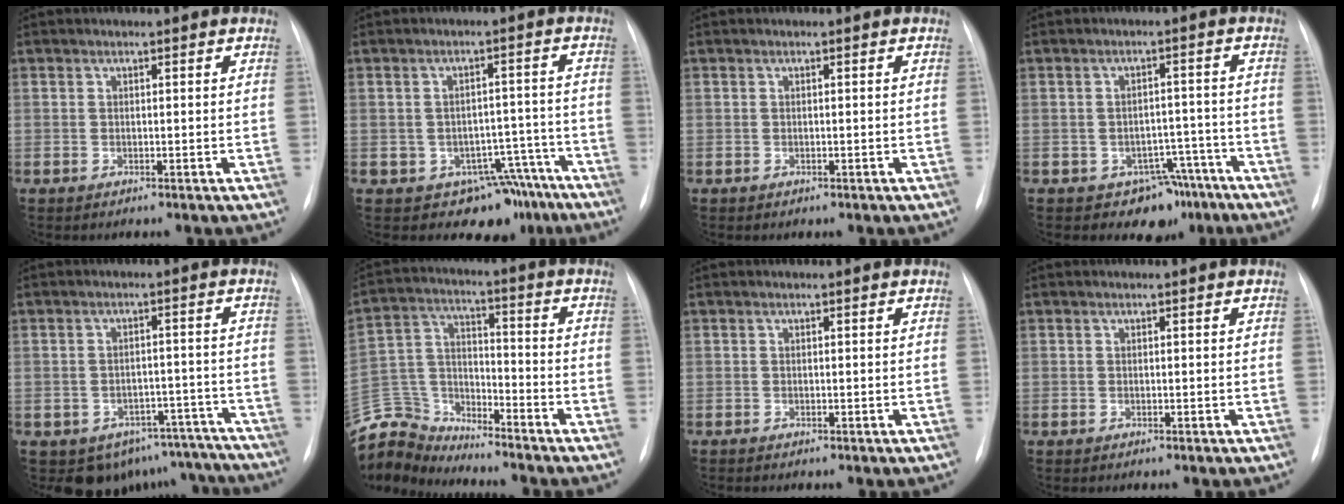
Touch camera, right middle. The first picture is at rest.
{"total": 9.2, "force": [-6.2, 6.5, 1.7], "torque": [0.009, 0.046, -0.075]}
{"total": 0.0}
{"total": 7.0, "force": [-4.6, 4.9, 1.6], "torque": [0.002, 0.026, -0.055]}
{"total": 12.8, "force": [-10.8, 6.8, 1.5], "torque": [0.006, 0.038, -0.120]}
{"total": 11.7, "force": [-11.5, 2.1, -0.1], "torque": [-0.007, 0.035, -0.228]}
{"total": 0.0}
{"total": 0.0}